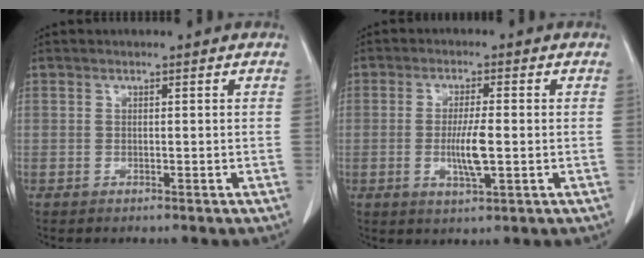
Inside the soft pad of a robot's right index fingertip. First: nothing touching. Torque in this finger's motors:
{"motor_torque": [1.16, 0.04, 0.56, 0.12]}